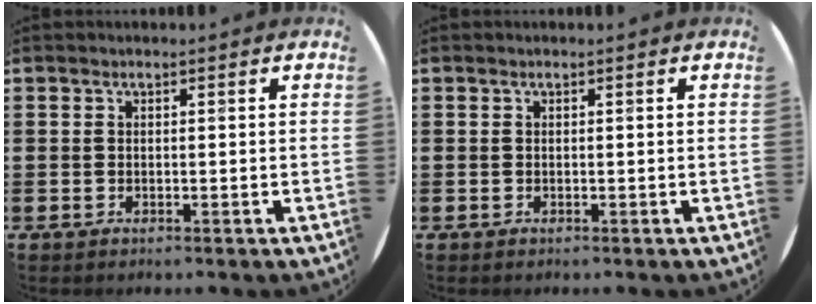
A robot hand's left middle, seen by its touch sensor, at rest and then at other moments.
{"total": 0.0}